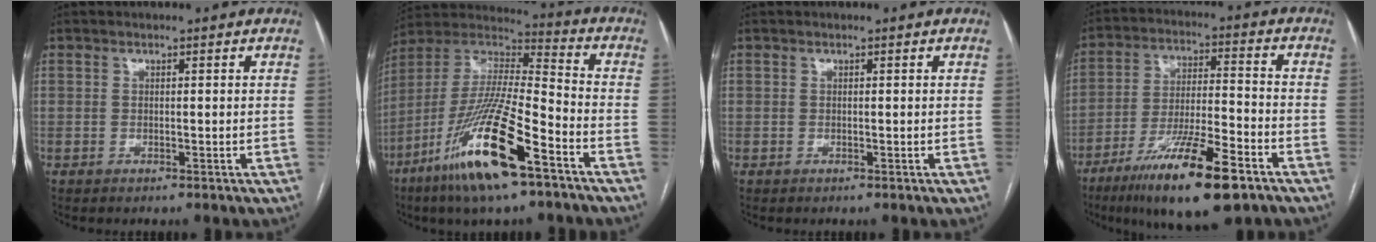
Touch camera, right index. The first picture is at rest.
{"total": 20.3, "force": [-10.8, 2.6, 17.0], "torque": [-0.366, -0.043, -0.202]}
{"total": 0.0}
{"total": 16.5, "force": [-10.1, 2.1, 12.9], "torque": [-0.228, -0.031, -0.175]}